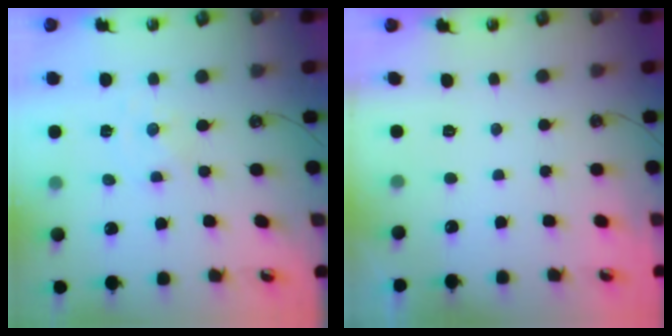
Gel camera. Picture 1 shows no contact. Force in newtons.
{"total": 0.0}